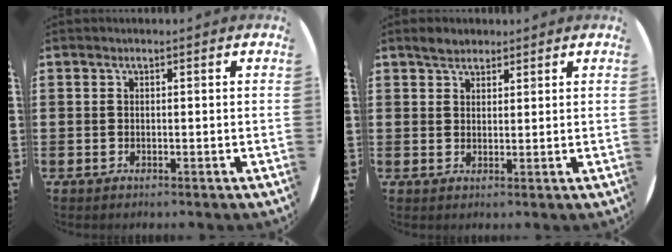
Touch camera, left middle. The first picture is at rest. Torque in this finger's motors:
{"motor_torque": [0.20, -0.19, 0.02, 0.01]}